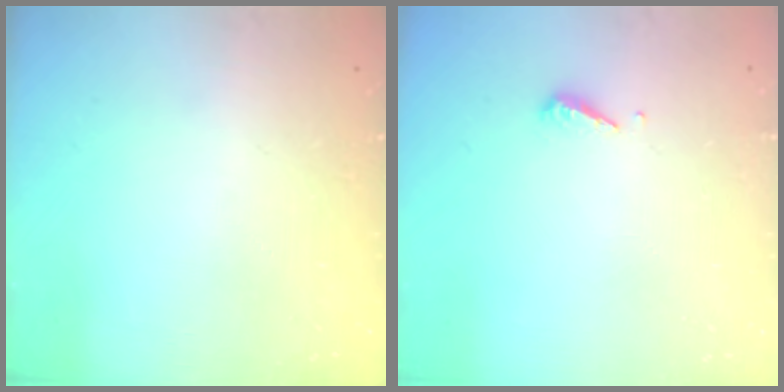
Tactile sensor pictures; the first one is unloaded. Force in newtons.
{"total": 3.1, "press": 3.1, "slide": 0.2}